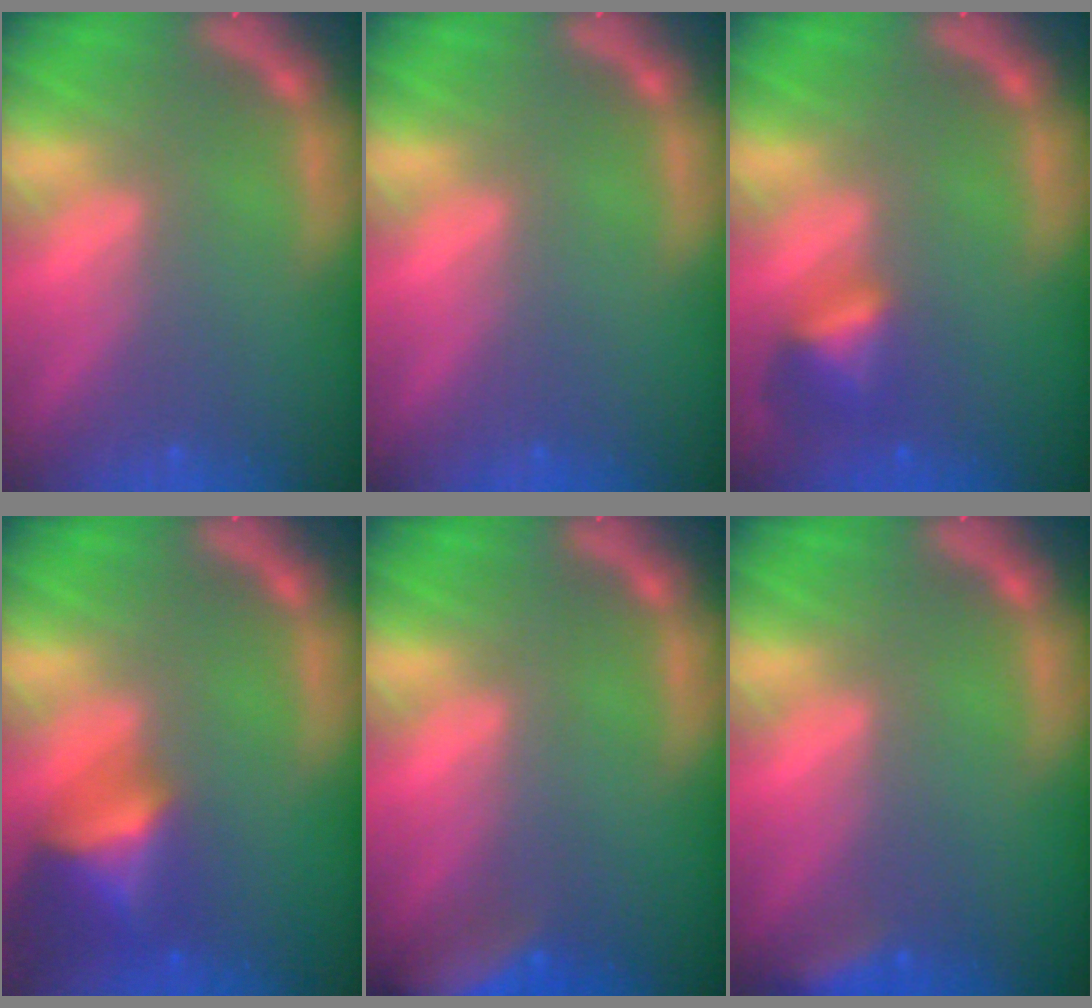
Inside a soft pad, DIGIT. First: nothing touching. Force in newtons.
{"total": 0.0}
{"total": 2.9}
{"total": 5.5}
{"total": 7.0}
{"total": 2.9}